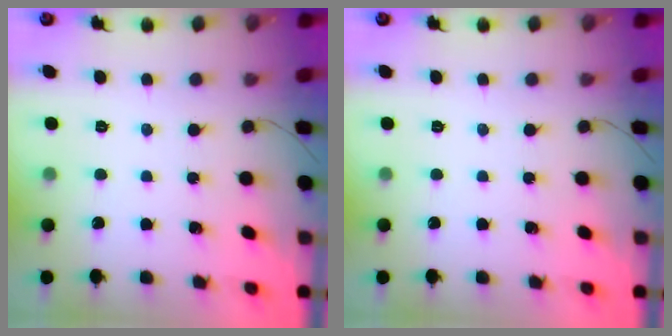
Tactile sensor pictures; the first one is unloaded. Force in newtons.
{"total": 0.0}